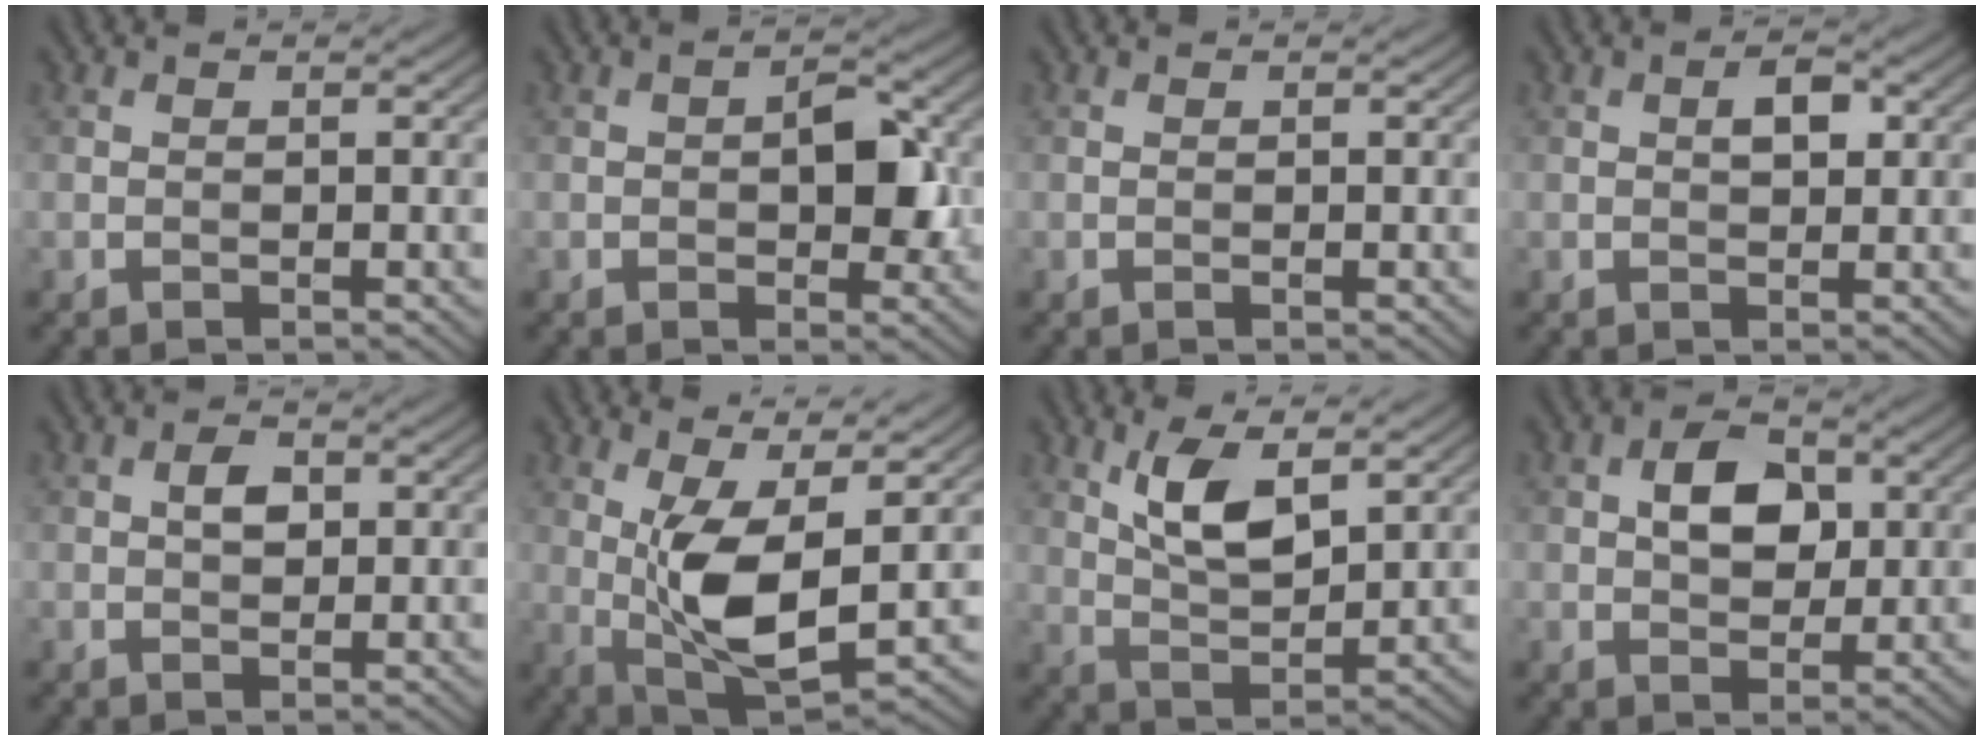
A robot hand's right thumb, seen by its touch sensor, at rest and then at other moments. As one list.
[{"total": 5.1, "force": [-0.1, 2.6, 4.3], "torque": [-0.060, 0.001, -0.003]}, {"total": 0.0}, {"total": 2.4, "force": [0.6, 1.3, 1.9], "torque": [-0.030, 0.001, 0.008]}, {"total": 2.4, "force": [0.4, 1.6, 1.7], "torque": [-0.033, 0.003, 0.004]}, {"total": 9.7, "force": [0.7, 3.5, 9.0], "torque": [-0.181, -0.003, 0.016]}, {"total": 7.0, "force": [3.3, 2.7, 5.5], "torque": [-0.115, -0.006, 0.065]}, {"total": 5.6, "force": [1.1, 3.8, 4.0], "torque": [-0.068, 0.004, 0.012]}]